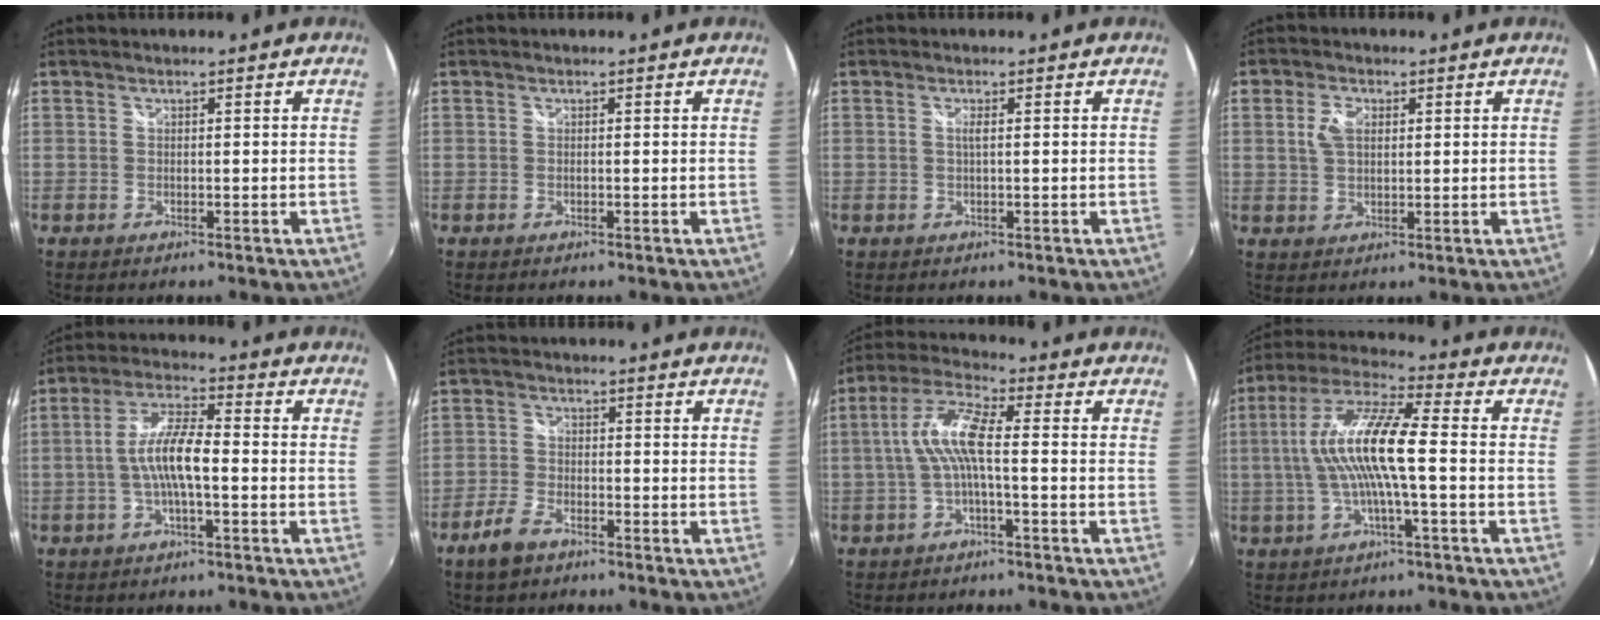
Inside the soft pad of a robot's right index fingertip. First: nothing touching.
{"total": 0.0}
{"total": 0.9, "force": [0.1, -0.2, 0.9], "torque": [-0.017, 0.000, 0.000]}
{"total": 4.3, "force": [1.1, 2.8, 3.0], "torque": [-0.056, 0.008, 0.021]}
{"total": 8.7, "force": [-1.7, 2.0, 8.3], "torque": [-0.170, 0.010, -0.032]}
{"total": 5.4, "force": [-3.7, 2.6, 2.9], "torque": [-0.076, 0.000, -0.073]}
{"total": 8.1, "force": [-0.8, 1.5, 7.9], "torque": [-0.172, 0.015, -0.014]}
{"total": 14.1, "force": [-0.8, 2.0, 13.9], "torque": [-0.267, 0.012, -0.019]}